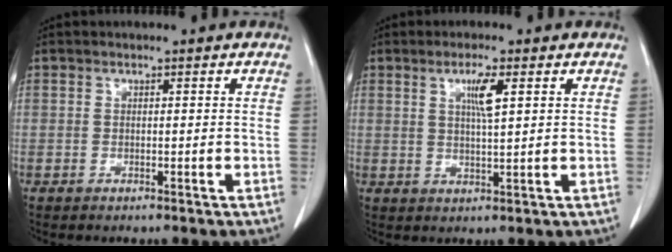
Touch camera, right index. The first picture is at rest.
{"total": 4.1, "force": [1.6, 0.1, 3.8], "torque": [-0.067, -0.002, 0.029]}